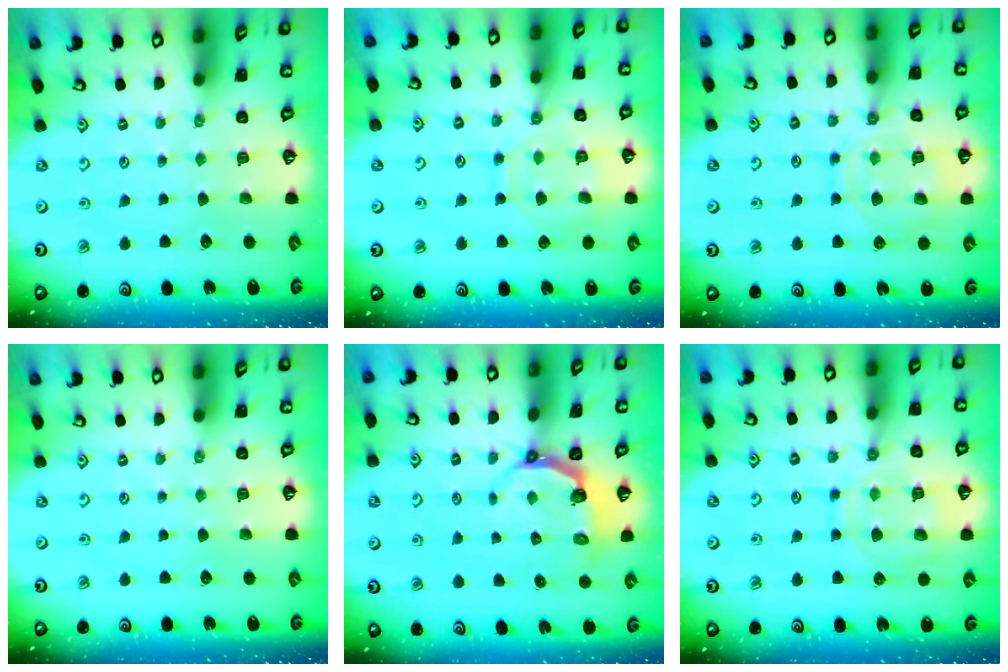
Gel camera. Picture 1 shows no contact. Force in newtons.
{"total": 10.7, "press": 10.7, "slide": 1.0}
{"total": 12.4, "press": 12.3, "slide": 1.1}
{"total": 0.0}
{"total": 4.1, "press": 3.0, "slide": 2.9}
{"total": 12.4, "press": 12.3, "slide": 1.1}